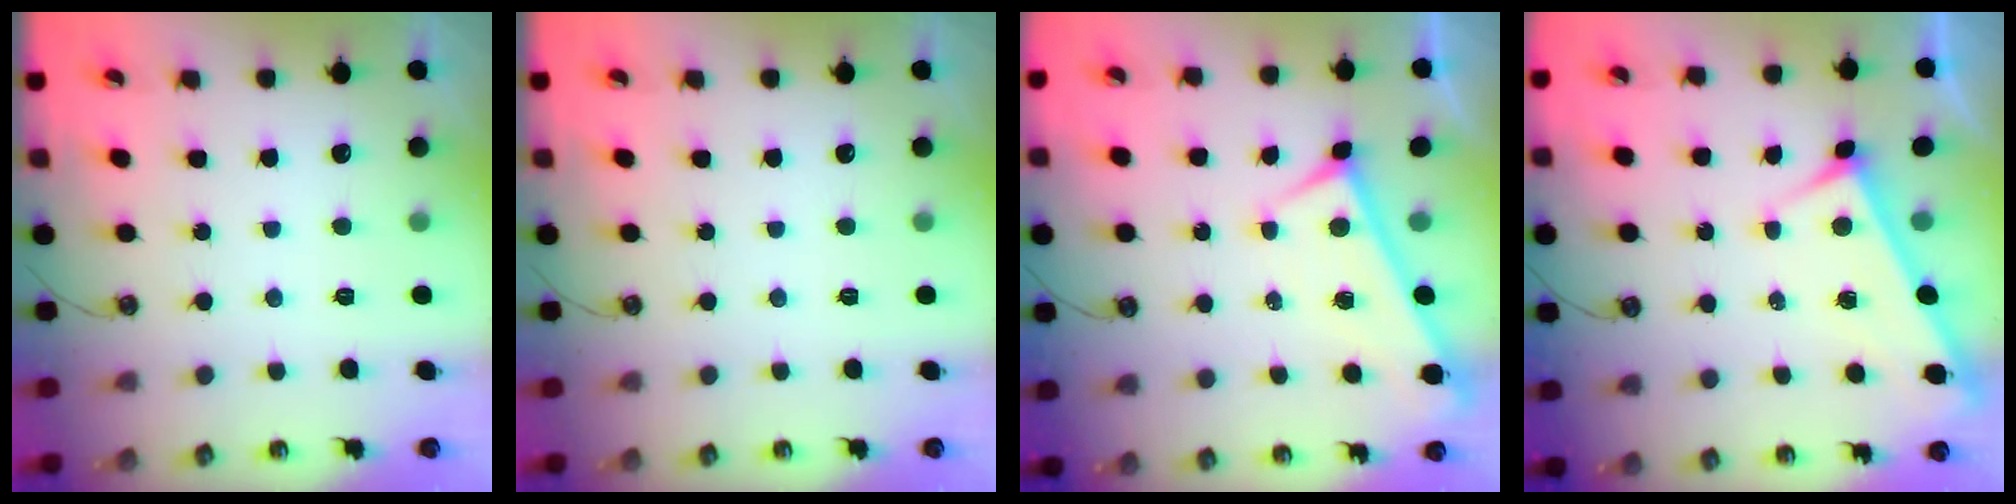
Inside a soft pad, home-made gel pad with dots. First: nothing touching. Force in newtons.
{"total": 0.0}
{"total": 0.0}
{"total": 4.5, "press": 4.5, "slide": 0.1}